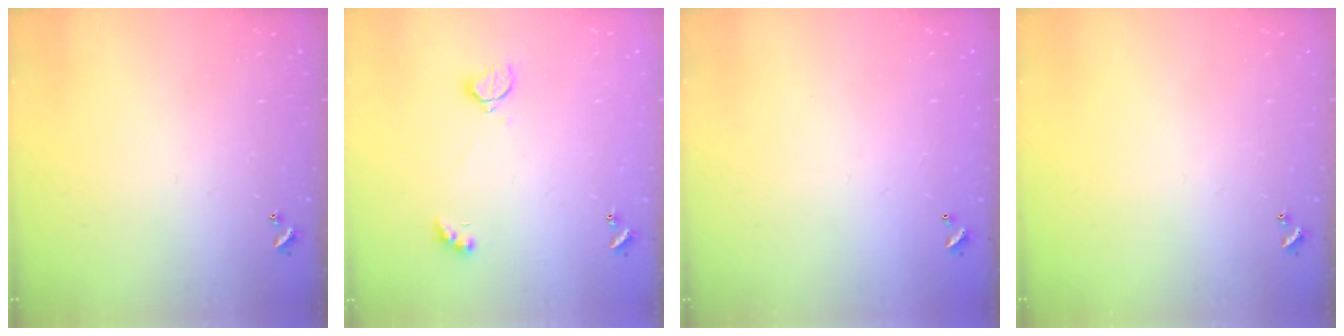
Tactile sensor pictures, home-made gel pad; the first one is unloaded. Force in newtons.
{"total": 2.6, "press": 2.5, "slide": 0.7}
{"total": 2.8, "press": 2.8, "slide": 0.1}
{"total": 0.0}